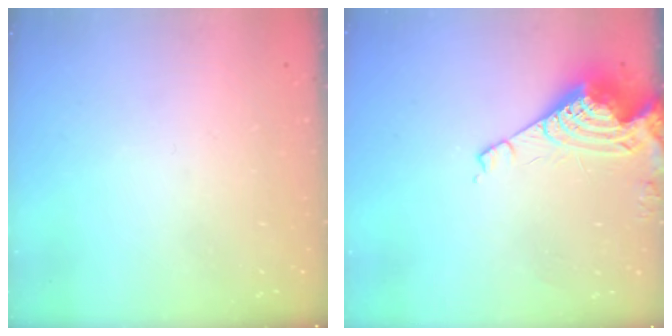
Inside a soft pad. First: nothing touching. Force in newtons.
{"total": 10.8, "press": 10.7, "slide": 1.1}